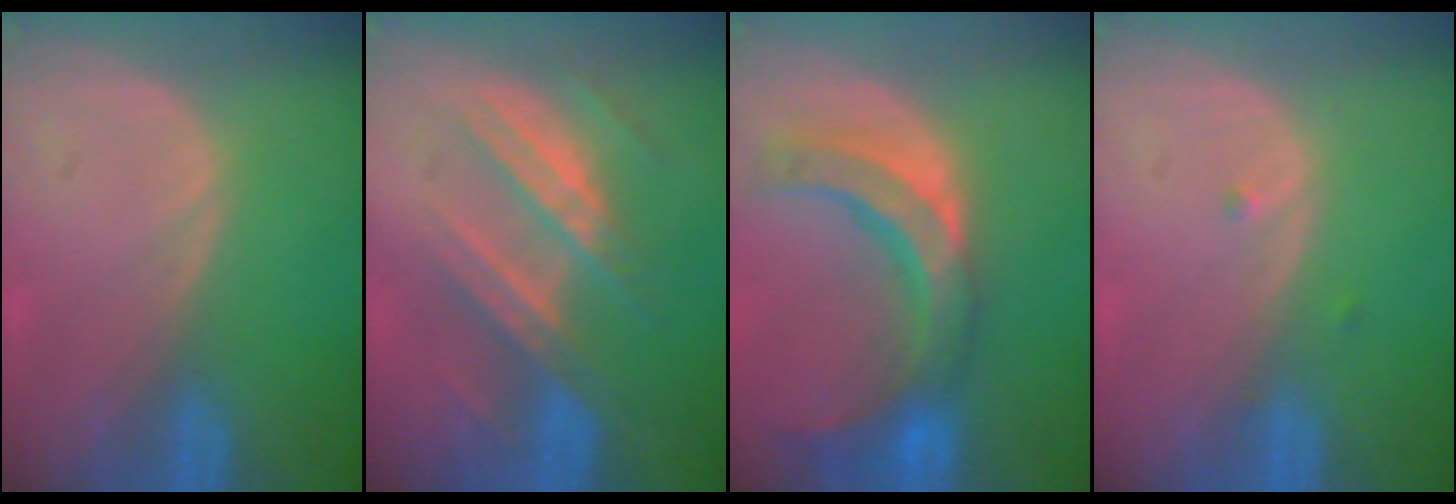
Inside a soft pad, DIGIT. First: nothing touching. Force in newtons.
{"total": 7.2, "press": 7.2, "slide": 0.9}
{"total": 10.6, "press": 9.3, "slide": 4.9}
{"total": 0.9, "press": 0.7, "slide": 0.5}